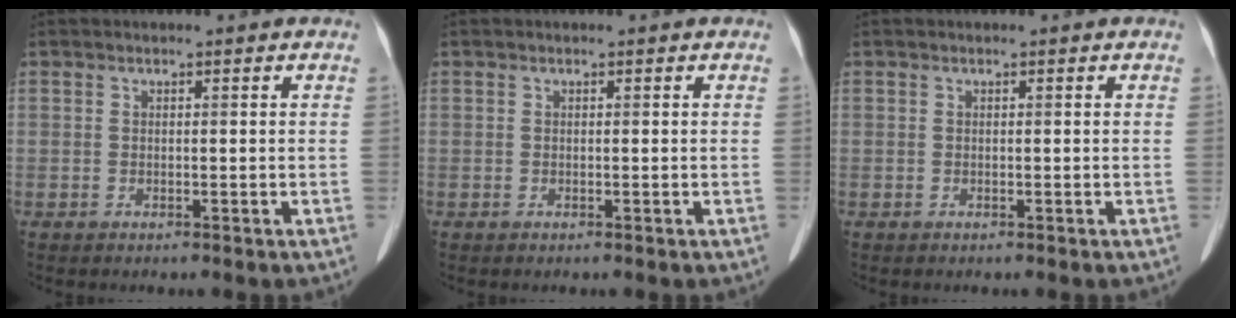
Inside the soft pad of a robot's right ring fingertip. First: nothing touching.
{"total": 0.0}
{"total": 0.0}